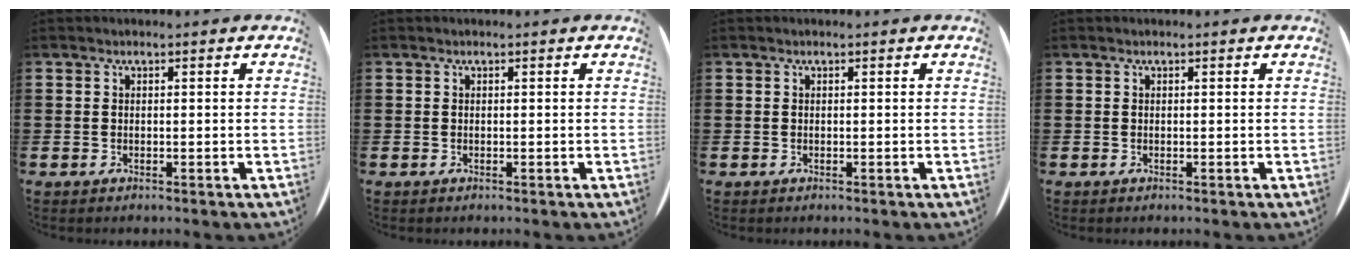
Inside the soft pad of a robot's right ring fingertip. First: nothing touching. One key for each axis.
{"total": 0.0}
{"total": 0.0}
{"total": 0.0}